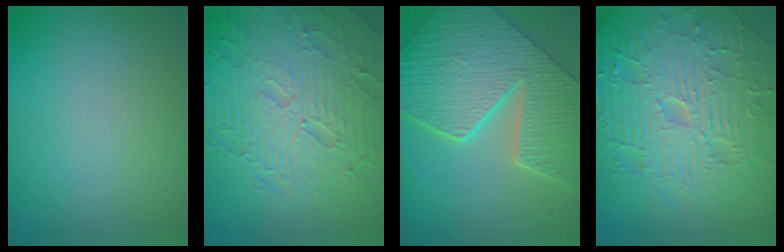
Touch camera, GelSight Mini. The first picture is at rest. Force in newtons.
{"total": 10.1, "press": 6.6, "slide": 7.6}
{"total": 9.2, "press": 7.1, "slide": 5.8}
{"total": 11.7, "press": 7.5, "slide": 8.9}